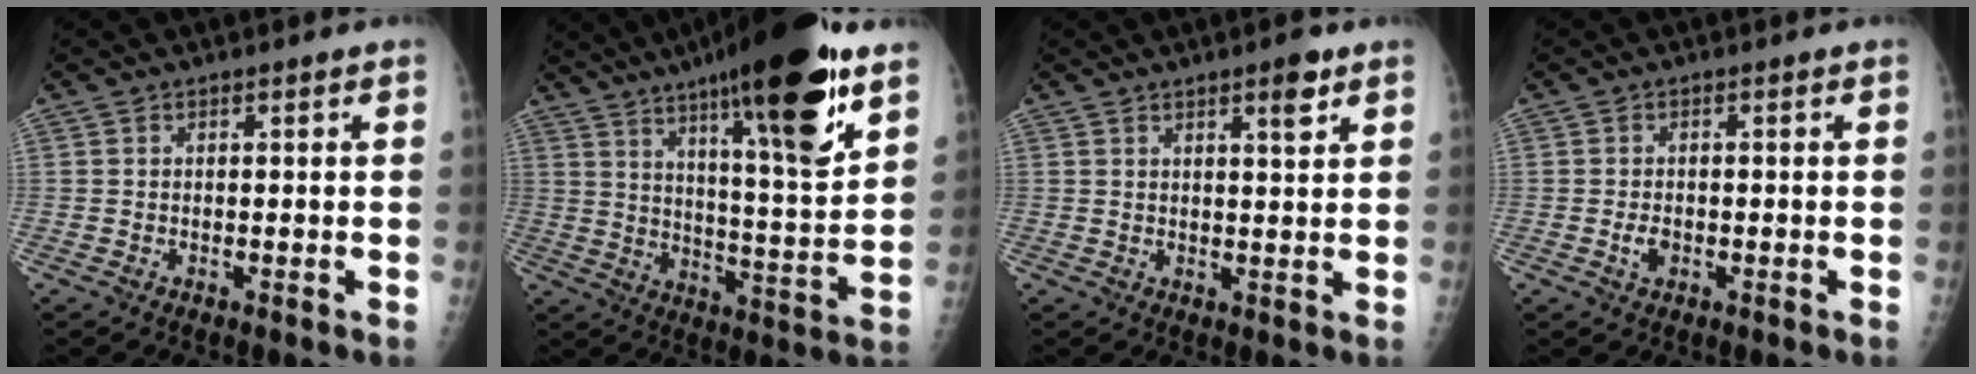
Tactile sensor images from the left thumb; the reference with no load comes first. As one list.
[{"total": 25.0, "force": [14.9, 4.7, 19.5], "torque": [-0.290, -0.055, 0.231]}, {"total": 4.2, "force": [2.6, 0.9, 3.1], "torque": [-0.042, -0.015, 0.037]}, {"total": 2.2, "force": [-0.6, 1.5, 1.5], "torque": [-0.024, 0.001, -0.009]}]